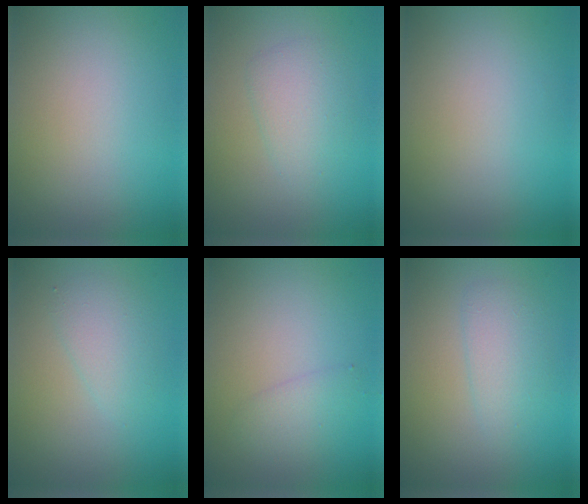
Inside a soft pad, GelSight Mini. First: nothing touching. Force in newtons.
{"total": 2.4, "press": 2.4, "slide": 0.0}
{"total": 0.0}
{"total": 2.0, "press": 2.0, "slide": 0.1}
{"total": 1.5, "press": 1.5, "slide": 0.1}
{"total": 2.1, "press": 2.1, "slide": 0.2}